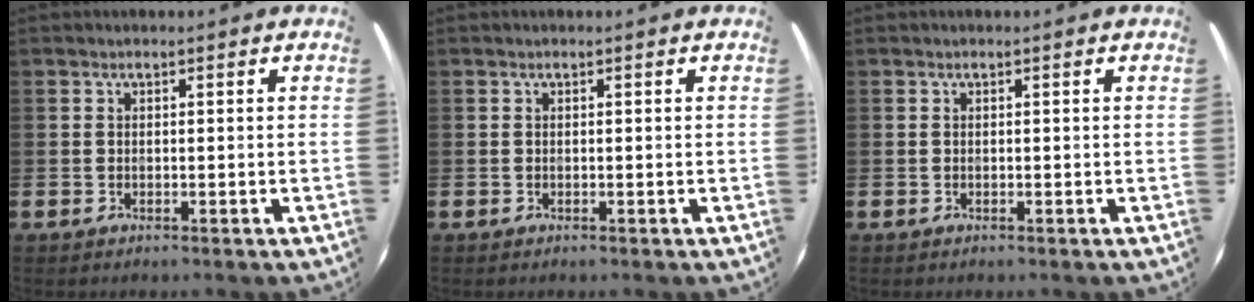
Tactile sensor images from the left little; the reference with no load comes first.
{"total": 0.0}
{"total": 0.0}